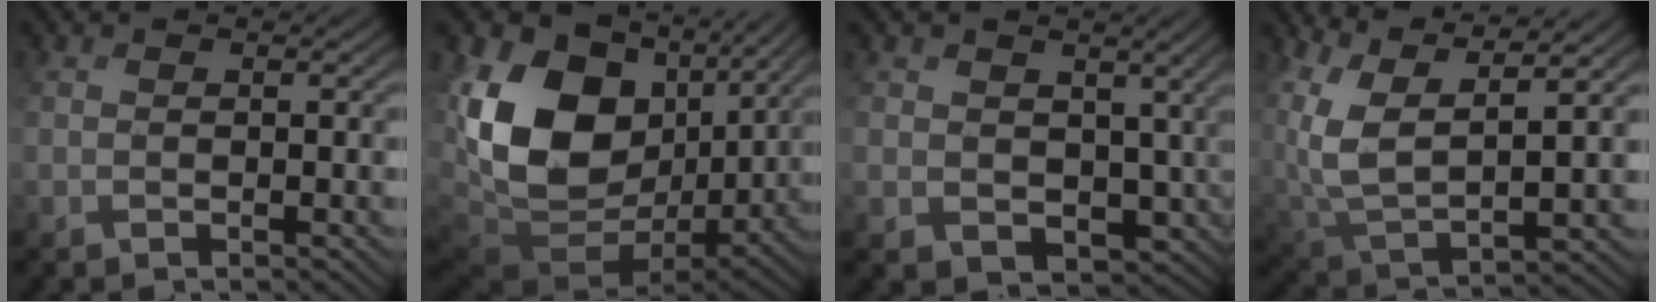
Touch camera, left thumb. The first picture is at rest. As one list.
[{"total": 17.8, "force": [4.1, 12.4, 12.1], "torque": [-0.285, -0.011, 0.092]}, {"total": 8.6, "force": [0.8, 7.4, 4.3], "torque": [-0.096, -0.036, 0.027]}, {"total": 10.0, "force": [6.1, 3.5, 7.1], "torque": [-0.196, 0.010, 0.132]}]